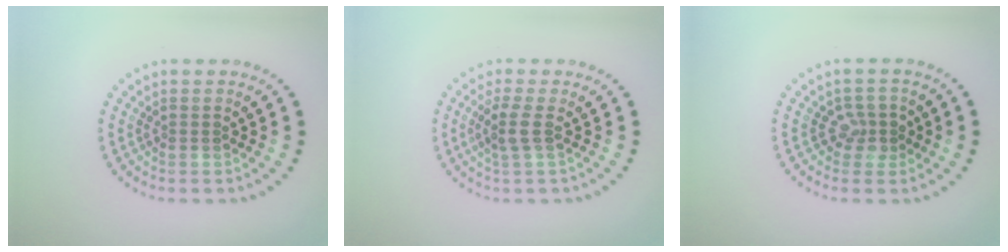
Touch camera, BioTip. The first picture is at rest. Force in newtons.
{"total": 1.8, "press": 1.5, "slide": 1.0}
{"total": 2.0, "press": 1.7, "slide": 0.9}